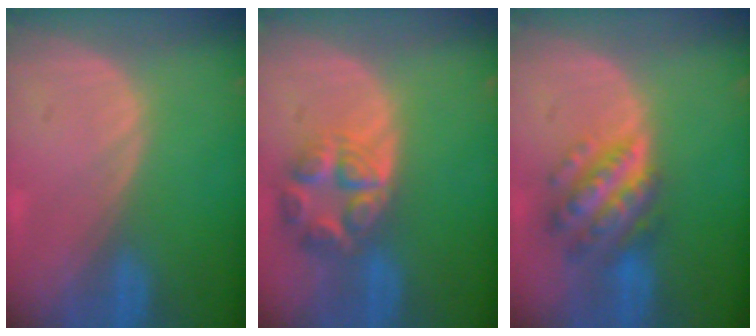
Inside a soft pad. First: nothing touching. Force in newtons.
{"total": 7.7, "press": 6.8, "slide": 3.7}
{"total": 7.7, "press": 7.7, "slide": 0.4}